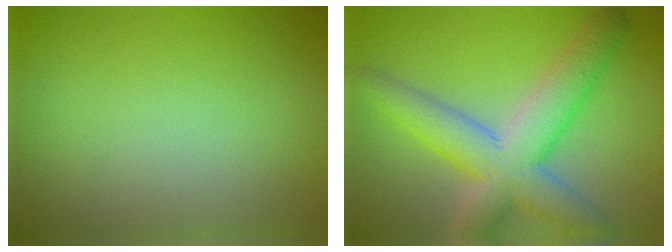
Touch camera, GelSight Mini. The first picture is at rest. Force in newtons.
{"total": 8.0, "press": 8.0, "slide": 0.5}